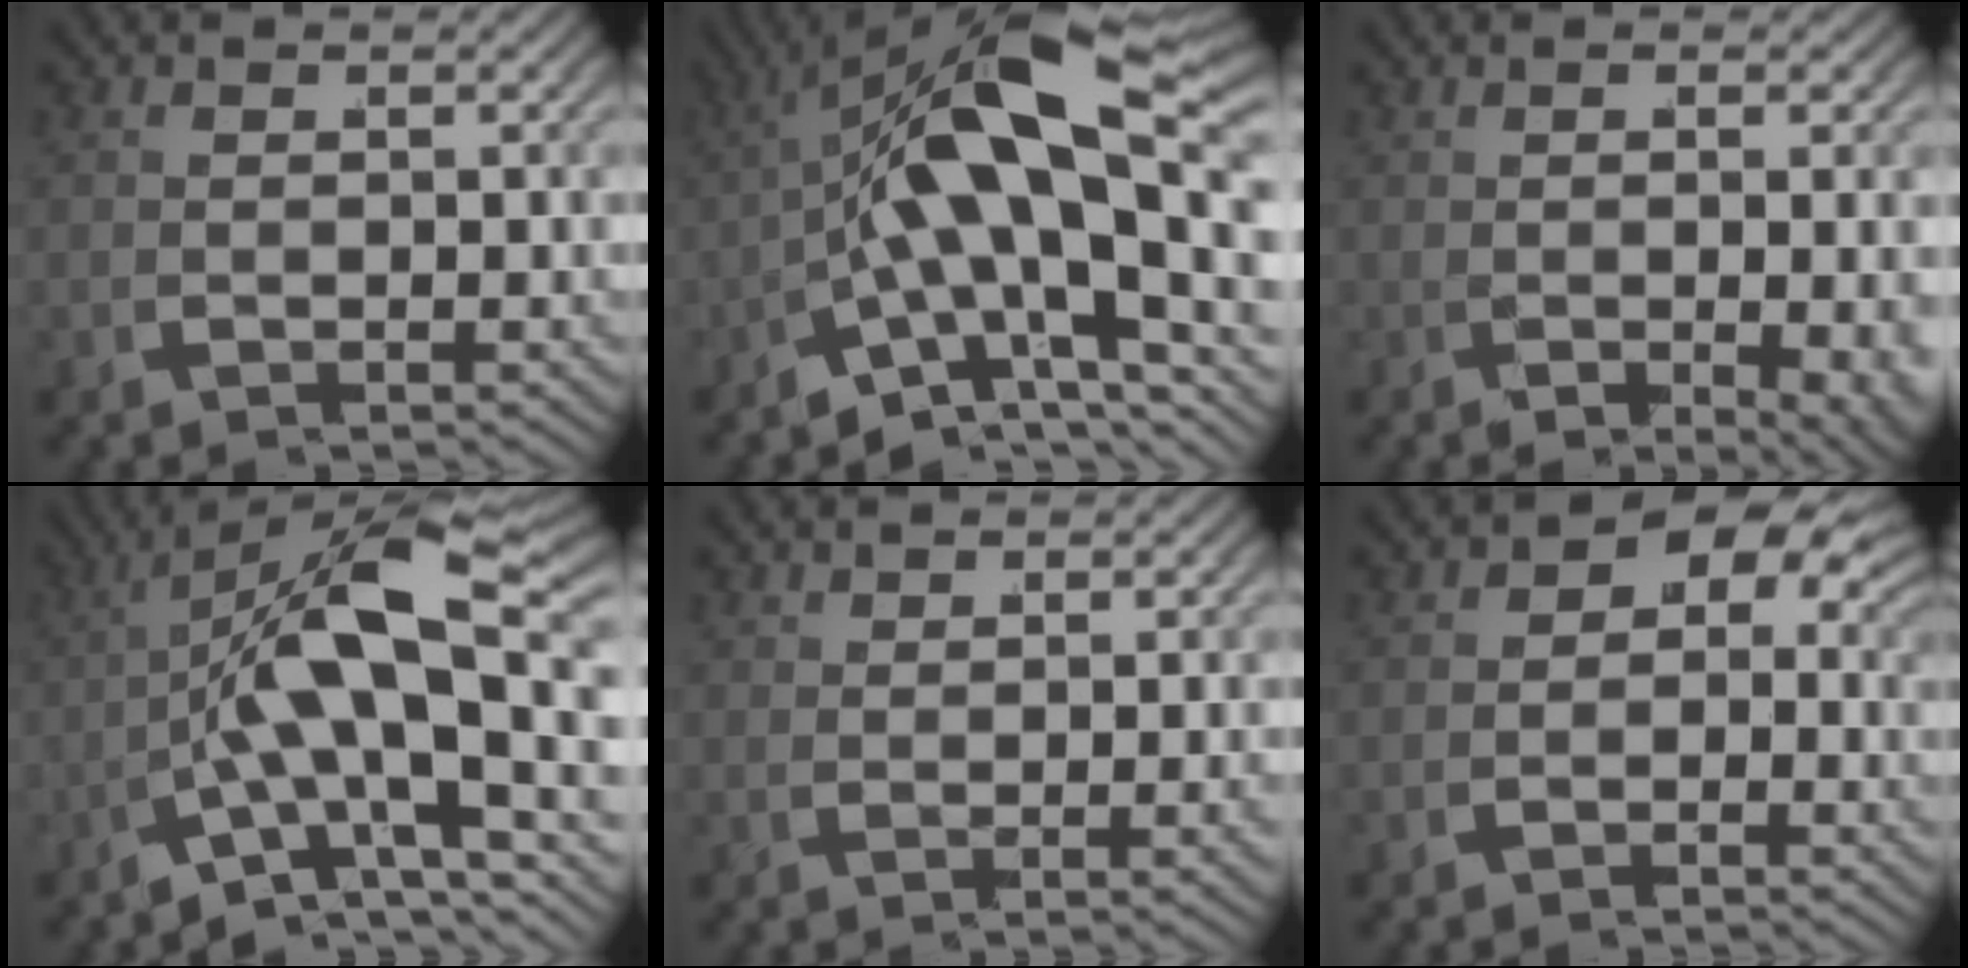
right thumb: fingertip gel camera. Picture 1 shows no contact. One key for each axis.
{"total": 13.0, "fx": -0.9, "fy": 6.4, "fz": 11.3, "tx": -0.230, "ty": -0.019, "tz": -0.006}
{"total": 3.4, "fx": -0.9, "fy": 0.8, "fz": 3.2, "tx": -0.057, "ty": -0.014, "tz": -0.007}
{"total": 10.5, "fx": 0.0, "fy": 4.3, "fz": 9.6, "tx": -0.172, "ty": 0.004, "tz": -0.004}
{"total": 1.3, "fx": 1.3, "fy": -0.2, "fz": -0.1, "tx": 0.007, "ty": 0.002, "tz": 0.025}
{"total": 5.5, "fx": 1.0, "fy": 4.1, "fz": 3.5, "tx": -0.058, "ty": -0.006, "tz": 0.014}